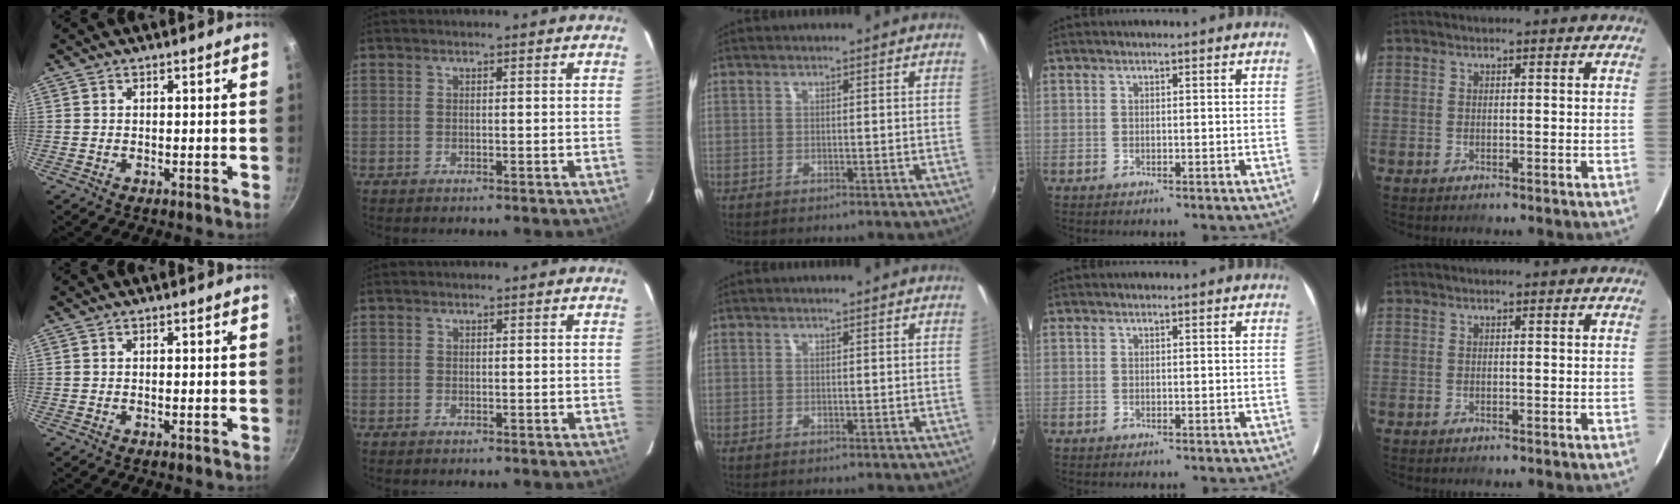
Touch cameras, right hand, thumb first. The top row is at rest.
{}